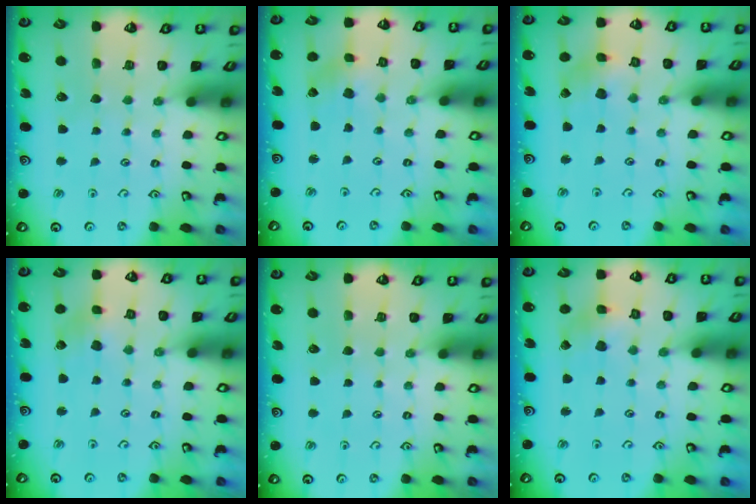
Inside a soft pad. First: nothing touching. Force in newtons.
{"total": 0.7, "press": 0.7, "slide": 0.2}
{"total": 3.0, "press": 2.9, "slide": 0.5}
{"total": 2.3, "press": 2.3, "slide": 0.4}
{"total": 0.0}
{"total": 2.9, "press": 2.9, "slide": 0.2}